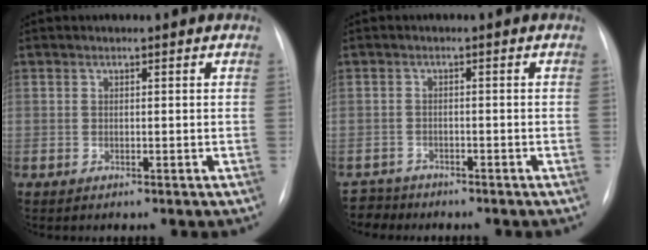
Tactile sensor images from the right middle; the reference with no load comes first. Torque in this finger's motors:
{"motor_torque": [-0.32, -0.55, -0.12, -0.01]}